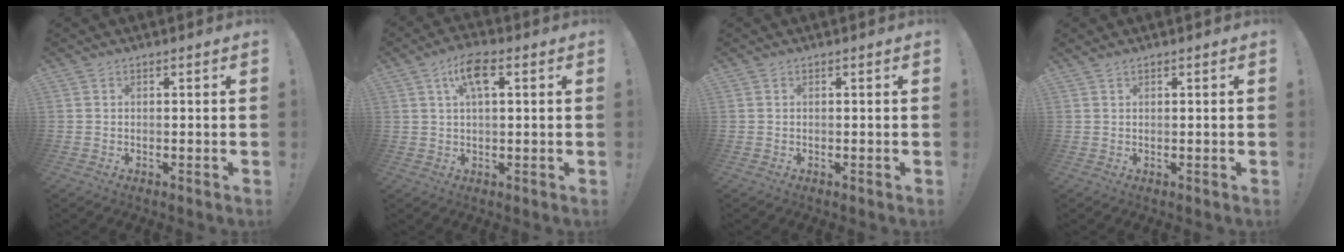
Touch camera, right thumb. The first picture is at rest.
{"total": 7.6, "force": [3.0, 2.8, 6.4], "torque": [-0.110, 0.006, 0.049]}
{"total": 0.0}
{"total": 0.7, "force": [0.6, 0.0, 0.3], "torque": [-0.001, -0.003, 0.011]}